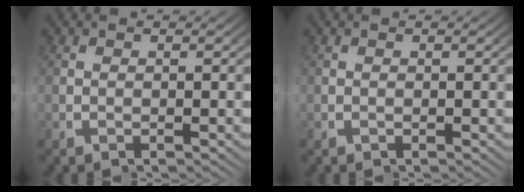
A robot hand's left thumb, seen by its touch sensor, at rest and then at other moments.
{"total": 0.0}